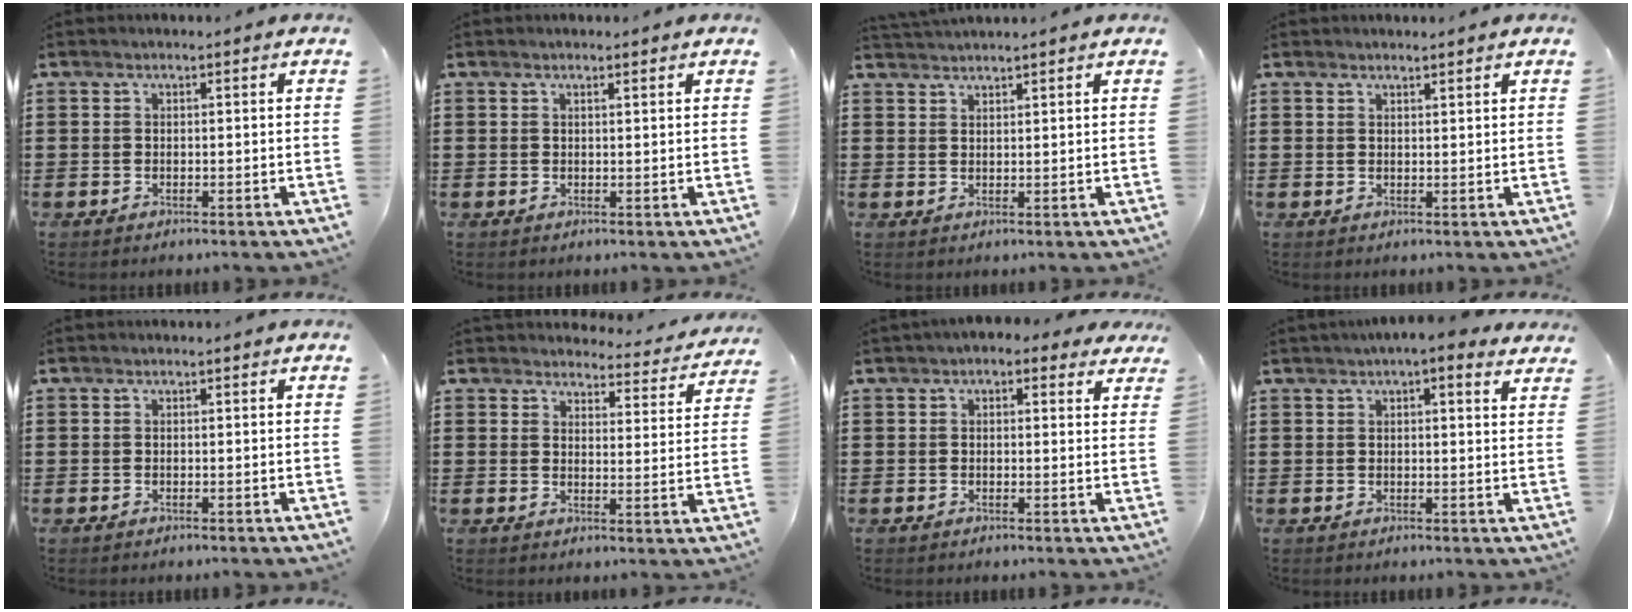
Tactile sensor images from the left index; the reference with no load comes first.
{"total": 0.8, "force": [0.7, 0.0, 0.5], "torque": [-0.011, -0.001, 0.013]}
{"total": 1.6, "force": [1.6, -0.2, 0.0], "torque": [-0.004, 0.002, 0.031]}
{"total": 1.3, "force": [1.2, 0.1, 0.3], "torque": [-0.008, 0.000, 0.024]}
{"total": 0.0}
{"total": 4.1, "force": [4.0, 0.5, 0.5], "torque": [-0.021, -0.027, 0.068]}
{"total": 2.4, "force": [1.5, 1.6, 0.9], "torque": [-0.018, 0.004, 0.024]}
{"total": 3.7, "force": [2.9, 0.4, 2.2], "torque": [-0.042, -0.002, 0.050]}